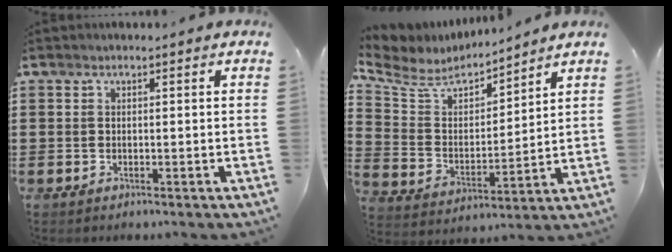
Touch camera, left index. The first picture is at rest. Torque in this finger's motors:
{"motor_torque": [1.13, -1.01, 0.32, 0.16]}